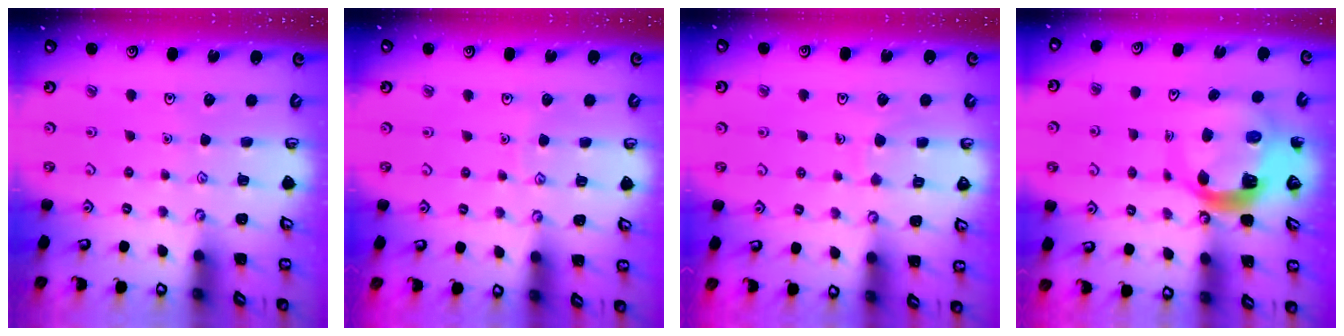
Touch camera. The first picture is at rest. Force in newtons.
{"total": 3.5, "press": 3.5, "slide": 0.3}
{"total": 5.9, "press": 5.9, "slide": 0.2}
{"total": 8.4, "press": 8.3, "slide": 0.9}